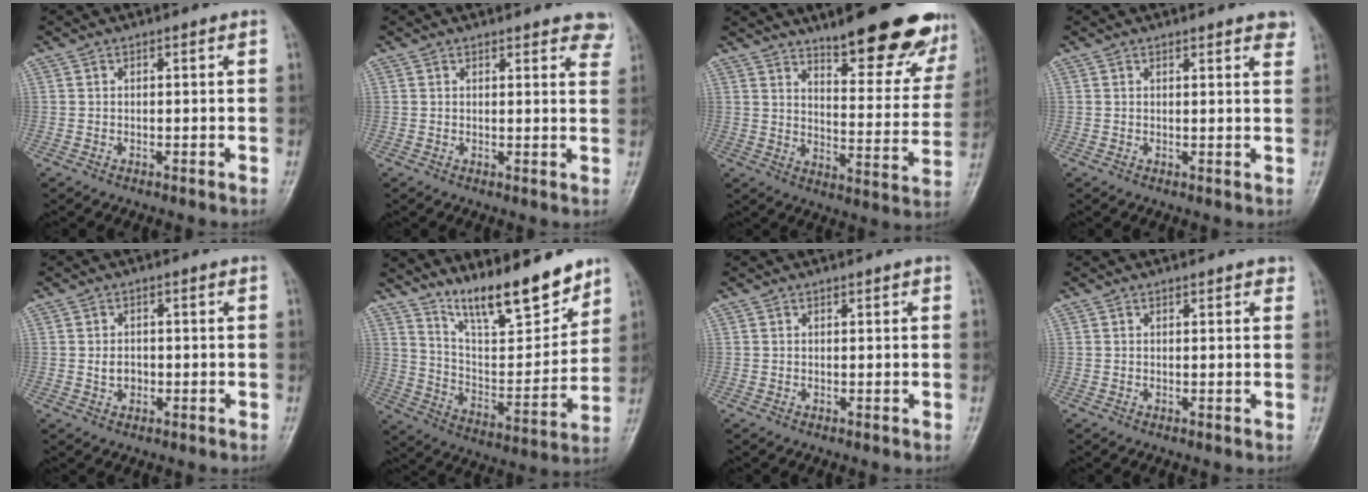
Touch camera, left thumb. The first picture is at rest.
{"total": 5.8, "force": [5.2, 1.7, 2.1], "torque": [0.005, -0.022, 0.043]}
{"total": 22.2, "force": [16.3, 6.2, 13.8], "torque": [-0.136, -0.094, 0.217]}
{"total": 3.9, "force": [3.2, 1.0, 2.1], "torque": [-0.011, -0.010, 0.032]}
{"total": 2.3, "force": [-0.2, 1.8, 1.3], "torque": [-0.016, 0.002, -0.002]}
{"total": 16.8, "force": [13.3, 4.1, 9.5], "torque": [-0.115, -0.086, 0.233]}
{"total": 0.7, "force": [0.5, 0.2, 0.4], "torque": [-0.006, -0.002, 0.005]}
{"total": 1.7, "force": [1.3, 0.7, 0.9], "torque": [-0.002, -0.001, 0.012]}